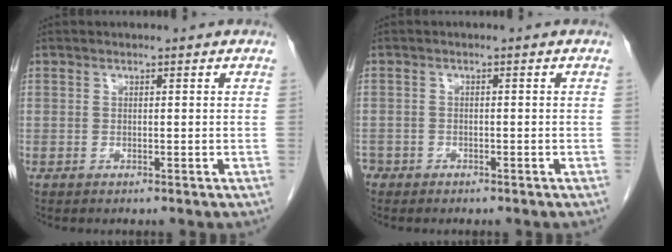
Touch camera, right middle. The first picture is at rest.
{"total": 2.6, "force": [-2.0, 1.6, 0.4], "torque": [-0.014, 0.002, -0.038]}